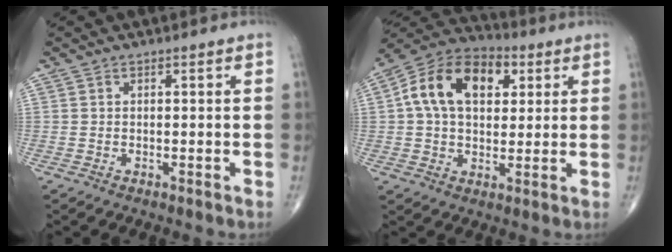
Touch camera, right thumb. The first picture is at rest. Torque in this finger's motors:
{"motor_torque": [0.09, 0.42, 0.04, 0.00, 0.14]}